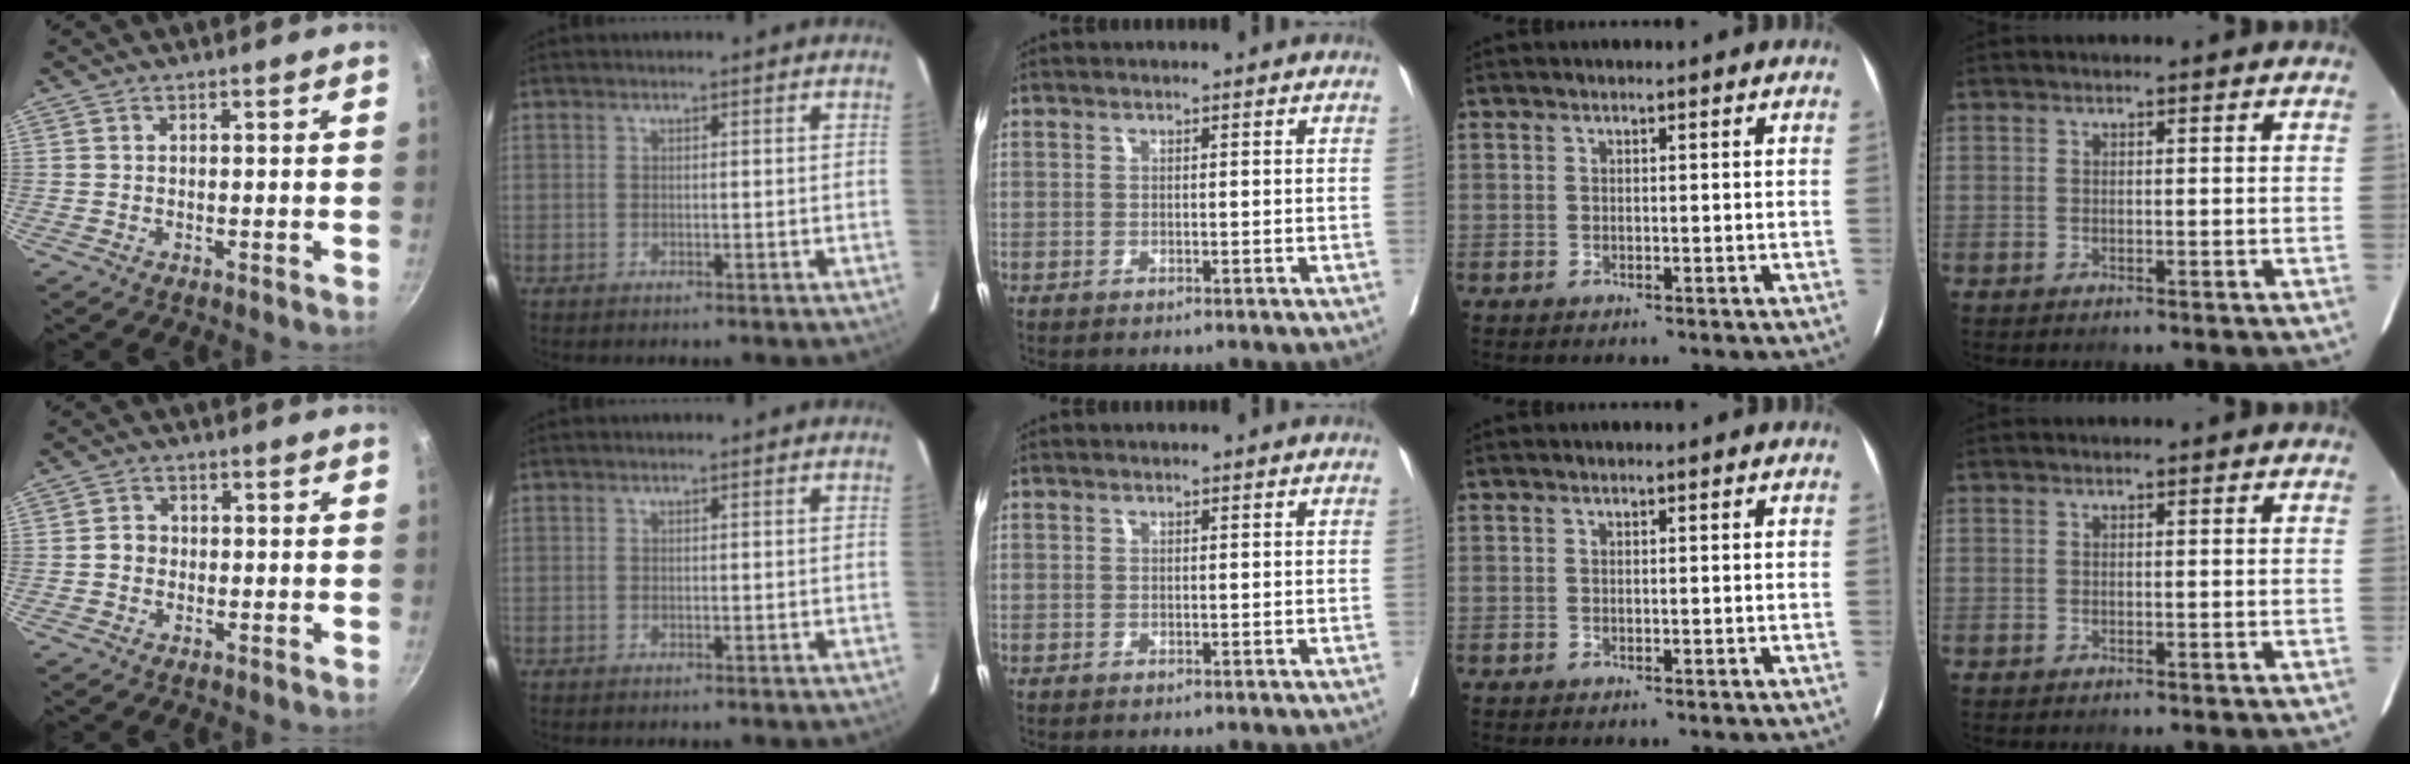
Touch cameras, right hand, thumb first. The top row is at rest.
{"thumb": {"total": 2.6, "force": [-0.4, 2.3, 1.1], "torque": [-0.007, 0.009, -0.013]}}